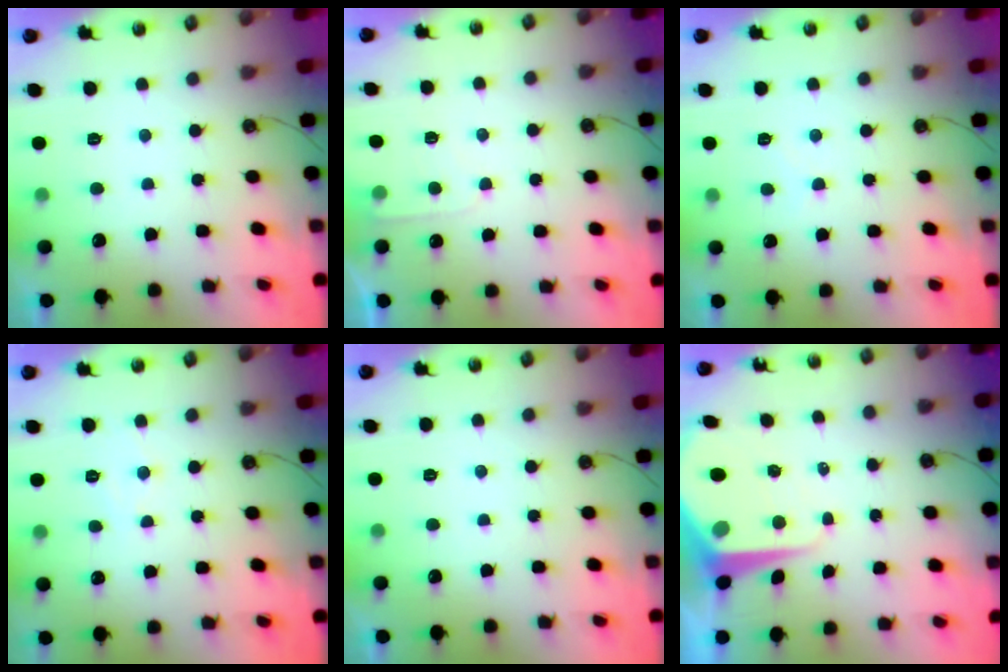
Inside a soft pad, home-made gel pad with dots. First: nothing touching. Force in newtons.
{"total": 5.1, "press": 5.1, "slide": 0.6}
{"total": 3.2, "press": 3.2, "slide": 0.5}
{"total": 4.3, "press": 4.2, "slide": 0.7}
{"total": 0.0}
{"total": 10.1, "press": 10.0, "slide": 1.0}